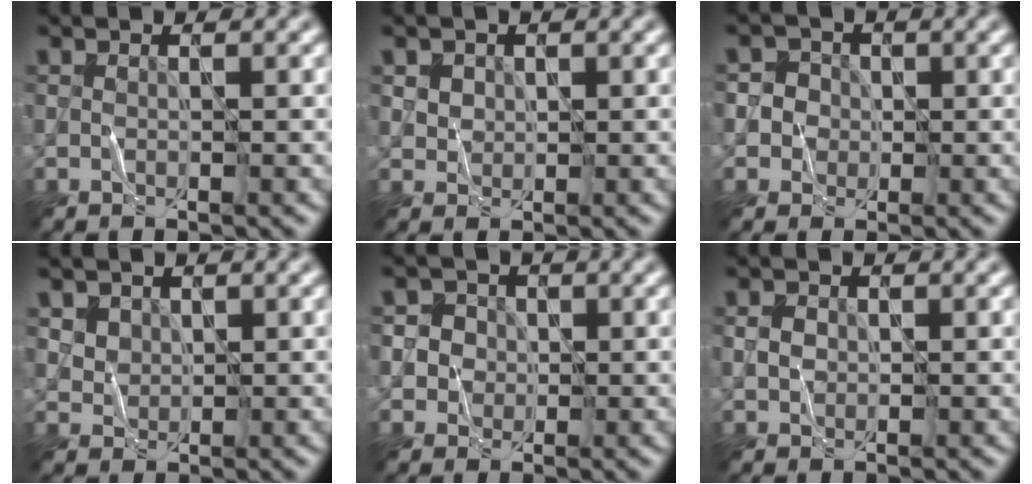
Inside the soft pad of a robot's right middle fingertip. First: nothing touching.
{"total": 3.0, "force": [1.5, 2.3, 1.2], "torque": [-0.035, 0.001, 0.034]}
{"total": 3.7, "force": [0.4, 3.5, 1.0], "torque": [0.009, 0.022, -0.006]}
{"total": 3.3, "force": [1.9, 2.4, 1.4], "torque": [-0.049, -0.002, 0.049]}
{"total": 4.0, "force": [0.8, 3.8, 1.2], "torque": [-0.002, 0.020, 0.004]}
{"total": 1.3, "force": [0.1, 1.1, 0.6], "torque": [-0.009, 0.001, -0.001]}